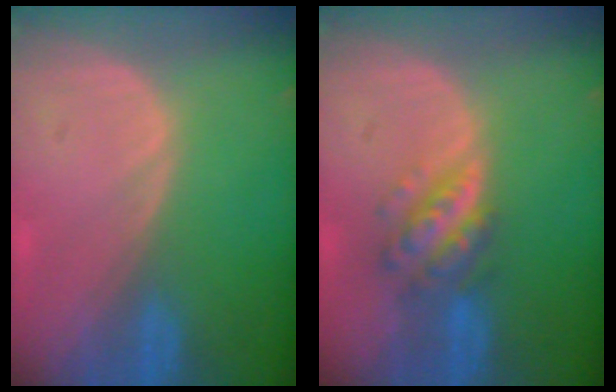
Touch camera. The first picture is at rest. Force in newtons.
{"total": 5.8, "press": 5.3, "slide": 2.4}